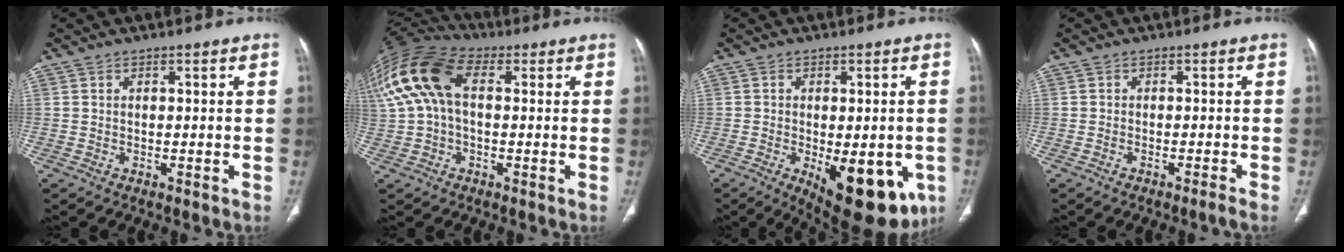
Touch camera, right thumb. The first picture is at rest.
{"total": 16.8, "force": [2.9, 10.5, 12.9], "torque": [-0.292, 0.039, 0.046]}
{"total": 16.6, "force": [-5.5, 7.6, 13.7], "torque": [-0.136, -0.008, -0.055]}
{"total": 1.2, "force": [-0.9, -0.4, 0.6], "torque": [-0.020, 0.007, -0.018]}